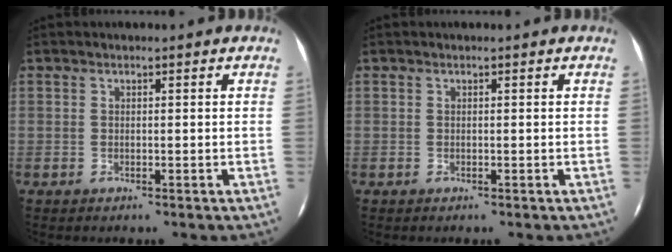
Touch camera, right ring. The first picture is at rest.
{"total": 0.0}